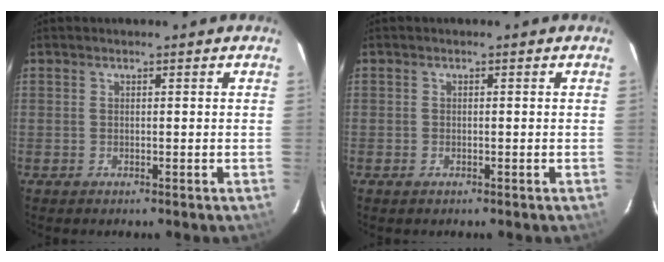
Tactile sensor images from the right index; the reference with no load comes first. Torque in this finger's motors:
{"motor_torque": [0.06, -0.03, -0.16, -0.05]}